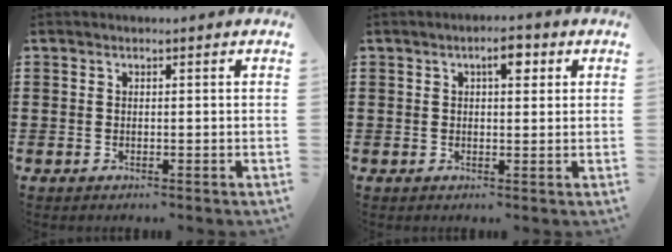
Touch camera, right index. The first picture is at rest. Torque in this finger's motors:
{"motor_torque": [0.66, 0.09, 0.14, 0.08]}